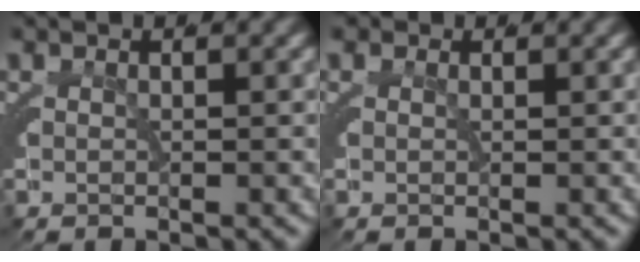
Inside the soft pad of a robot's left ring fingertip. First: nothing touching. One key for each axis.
{"total": 0.8, "fx": 0.5, "fy": 0.6, "fz": 0.3, "tx": -0.012, "ty": -0.006, "tz": 0.010}